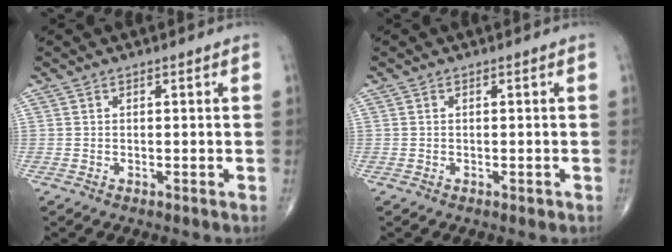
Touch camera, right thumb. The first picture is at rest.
{"total": 0.7, "force": [-0.2, 0.4, 0.5], "torque": [-0.007, -0.001, -0.003]}